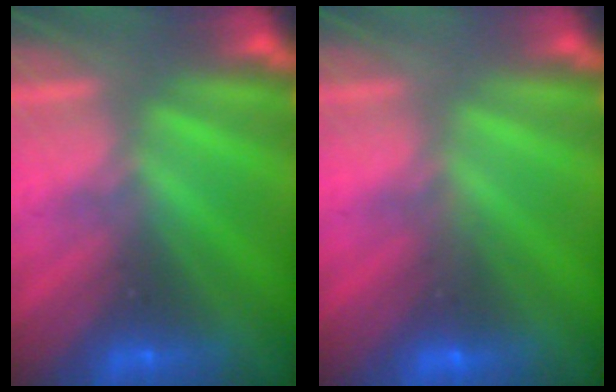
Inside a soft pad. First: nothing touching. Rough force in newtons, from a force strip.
{"total": 2.9}